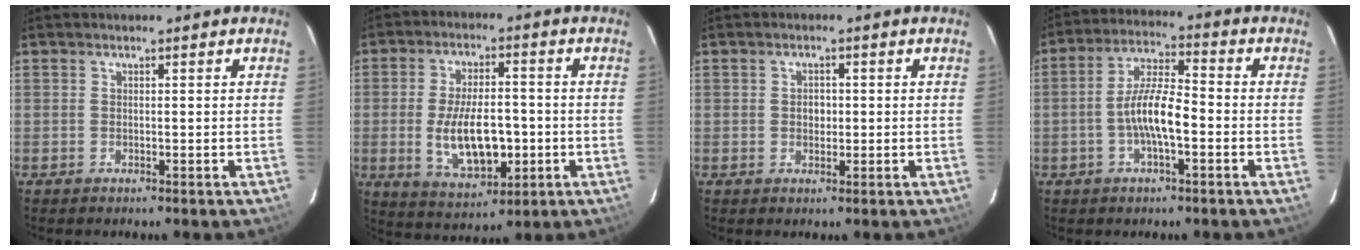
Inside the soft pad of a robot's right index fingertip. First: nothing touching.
{"total": 12.6, "force": [-2.3, 5.7, 11.0], "torque": [-0.207, -0.008, -0.026]}
{"total": 1.9, "force": [-0.1, 1.7, 0.8], "torque": [-0.013, 0.006, -0.003]}
{"total": 8.3, "force": [-2.4, 2.1, 7.6], "torque": [-0.154, 0.011, -0.046]}